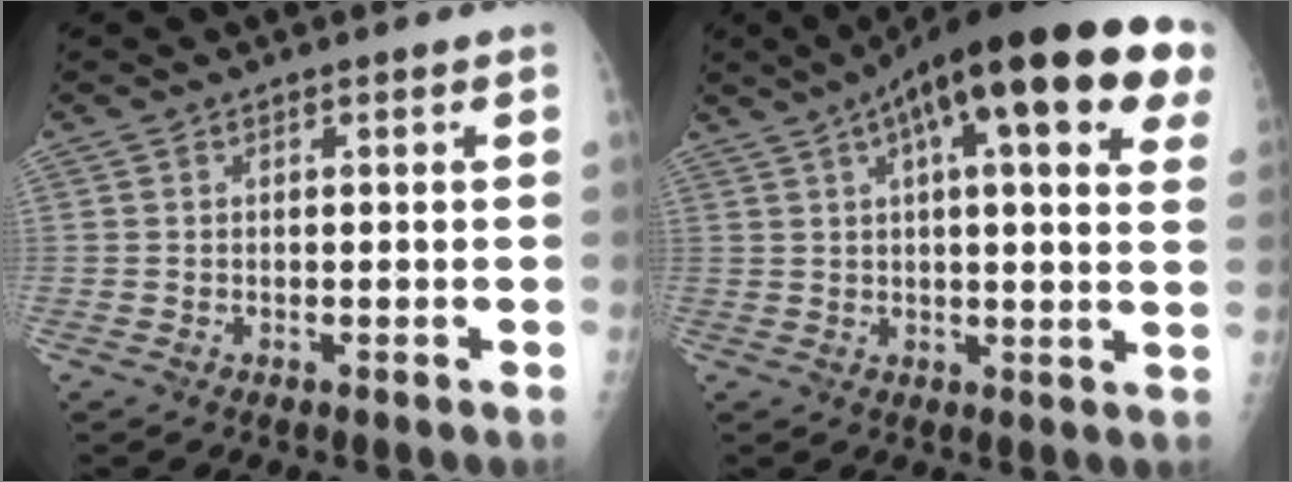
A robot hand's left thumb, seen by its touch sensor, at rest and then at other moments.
{"total": 25.3, "force": [11.7, 6.8, 21.4], "torque": [-0.290, 0.028, 0.157]}